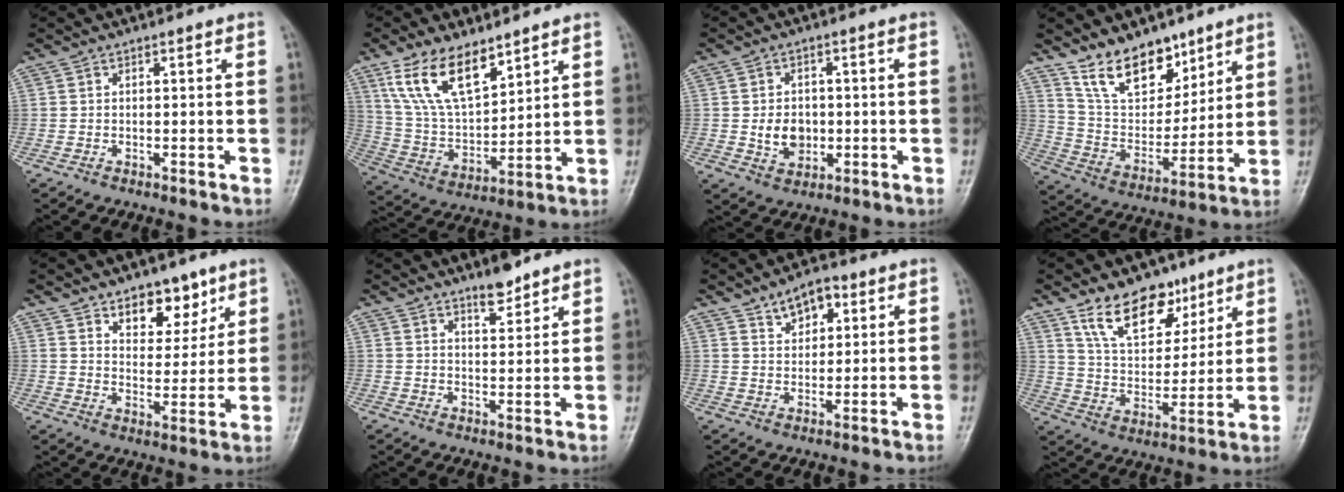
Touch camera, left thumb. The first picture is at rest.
{"total": 14.3, "force": [9.1, 6.5, 9.0], "torque": [-0.143, -0.041, 0.188]}
{"total": 5.9, "force": [-0.6, 4.6, 3.6], "torque": [-0.037, 0.001, -0.005]}
{"total": 14.2, "force": [10.3, 7.5, 6.4], "torque": [-0.066, -0.069, 0.198]}
{"total": 9.3, "force": [6.0, 5.3, 4.8], "torque": [-0.032, -0.038, 0.096]}
{"total": 4.8, "force": [3.8, 1.3, 2.5], "torque": [-0.027, -0.031, 0.062]}
{"total": 6.5, "force": [3.6, 3.9, 3.7], "torque": [-0.030, -0.017, 0.055]}
{"total": 13.8, "force": [9.1, 7.9, 6.8], "torque": [-0.072, -0.059, 0.164]}